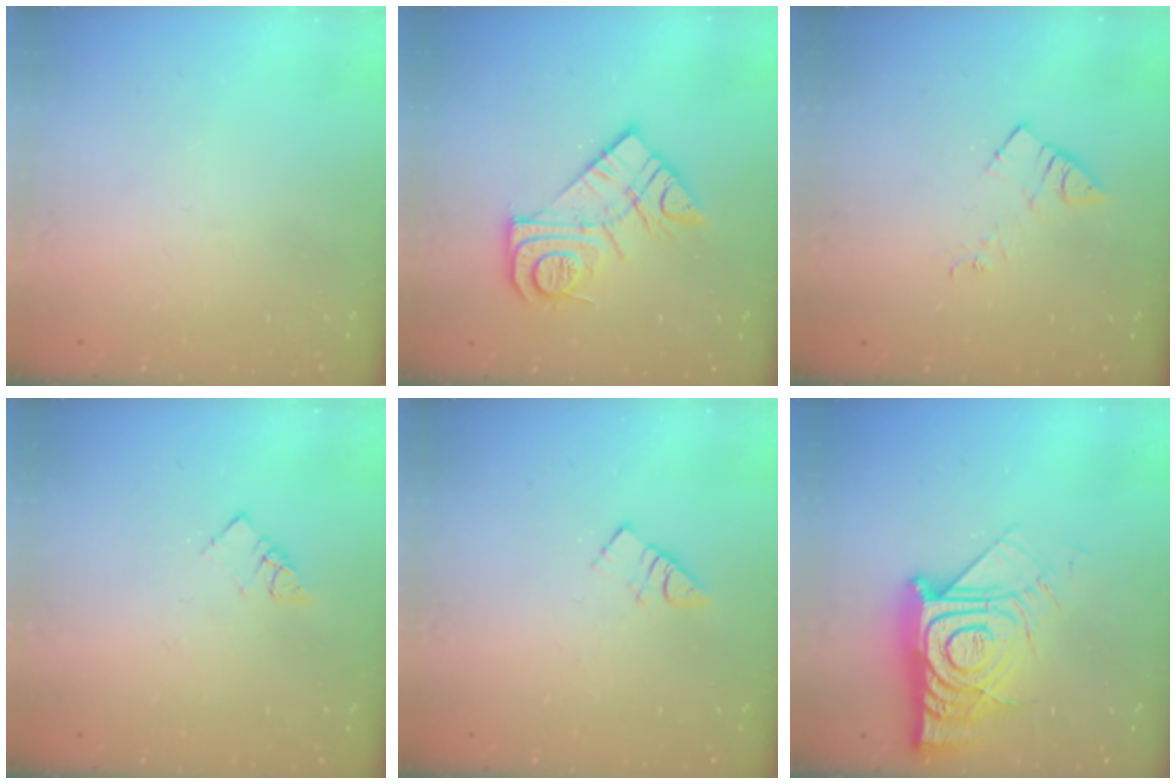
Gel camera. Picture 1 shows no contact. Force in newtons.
{"total": 13.4, "press": 13.4, "slide": 1.1}
{"total": 5.2, "press": 5.2, "slide": 0.7}
{"total": 4.5, "press": 4.5, "slide": 0.4}
{"total": 3.9, "press": 3.9, "slide": 0.3}
{"total": 17.1, "press": 17.0, "slide": 1.5}